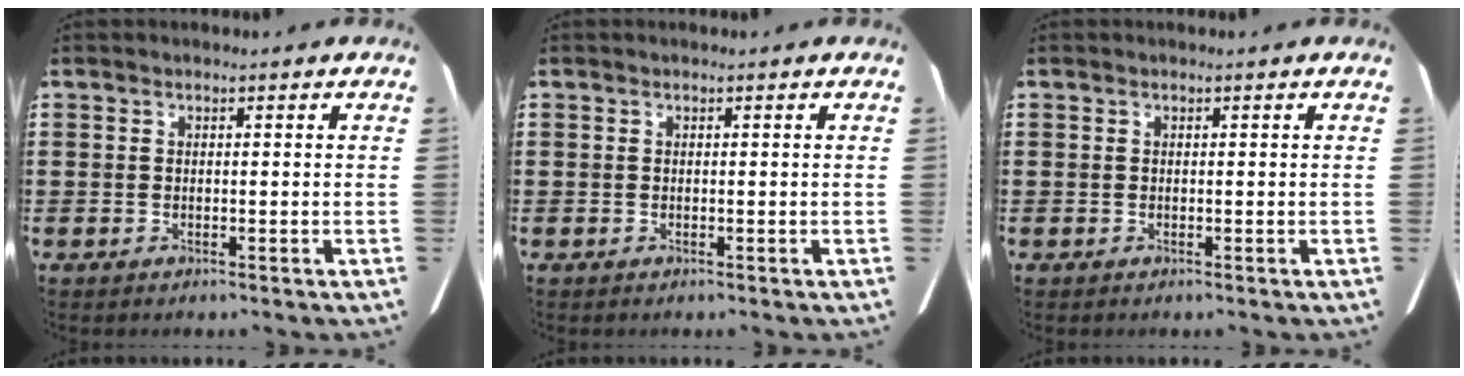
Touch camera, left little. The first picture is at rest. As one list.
[{"total": 0.0}, {"total": 0.0}]